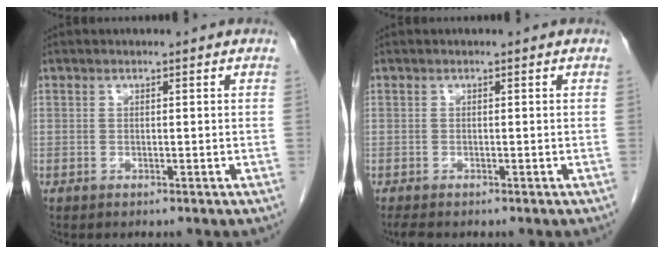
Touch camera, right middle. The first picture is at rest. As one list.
[{"total": 1.3, "force": [-1.1, 0.3, 0.6], "torque": [-0.016, -0.005, -0.018]}]